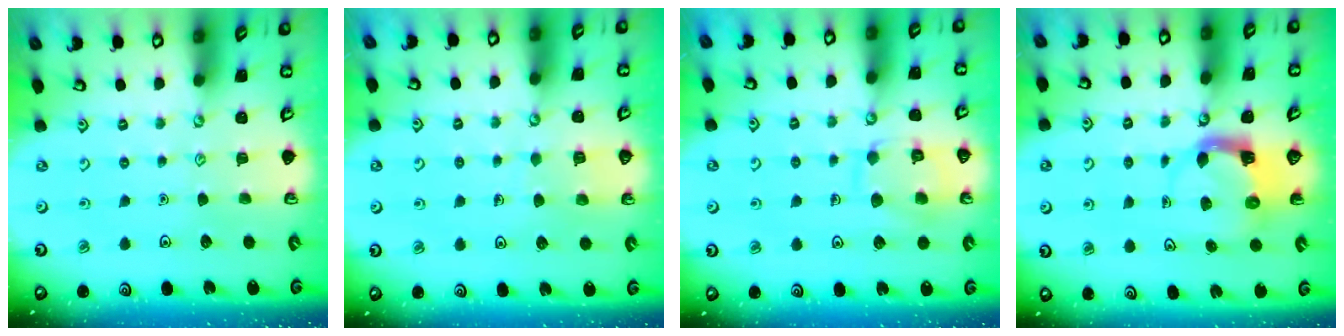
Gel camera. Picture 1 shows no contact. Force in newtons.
{"total": 4.2, "press": 4.2, "slide": 0.2}
{"total": 10.9, "press": 10.9, "slide": 0.5}
{"total": 3.9, "press": 3.8, "slide": 0.6}